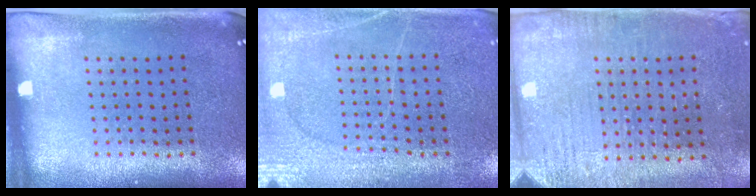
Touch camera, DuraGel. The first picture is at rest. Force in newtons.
{"total": 2.8, "press": 2.7, "slide": 0.7}
{"total": 2.9, "press": 2.8, "slide": 0.7}